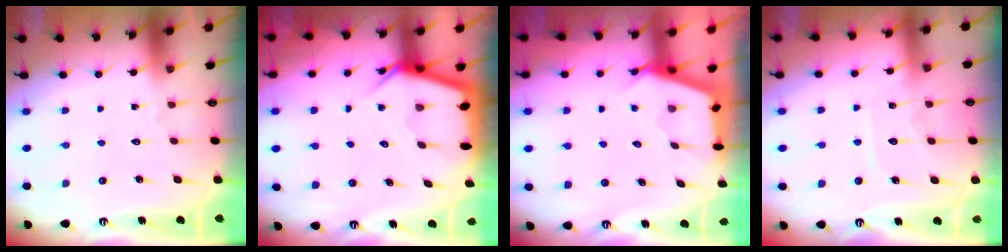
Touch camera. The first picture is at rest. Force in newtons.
{"total": 5.7, "press": 5.7, "slide": 0.5}
{"total": 2.7, "press": 2.7, "slide": 0.4}
{"total": 7.4, "press": 7.4, "slide": 0.7}